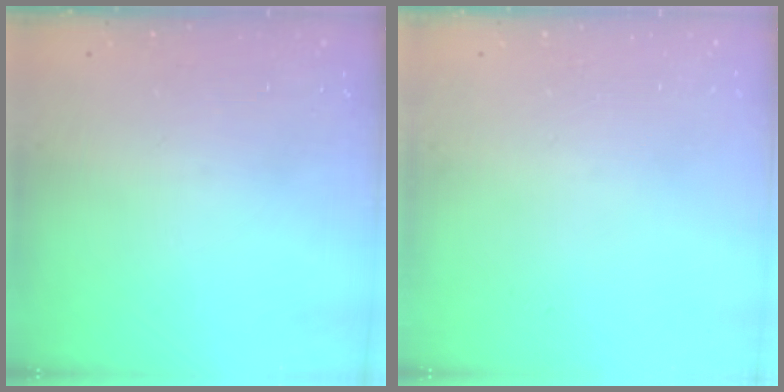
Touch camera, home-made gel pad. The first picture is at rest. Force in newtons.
{"total": 0.0}